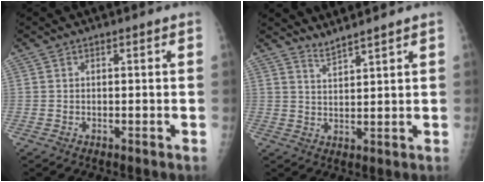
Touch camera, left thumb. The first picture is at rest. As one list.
[{"total": 3.3, "force": [3.1, -0.7, 0.8], "torque": [-0.019, -0.027, 0.066]}]